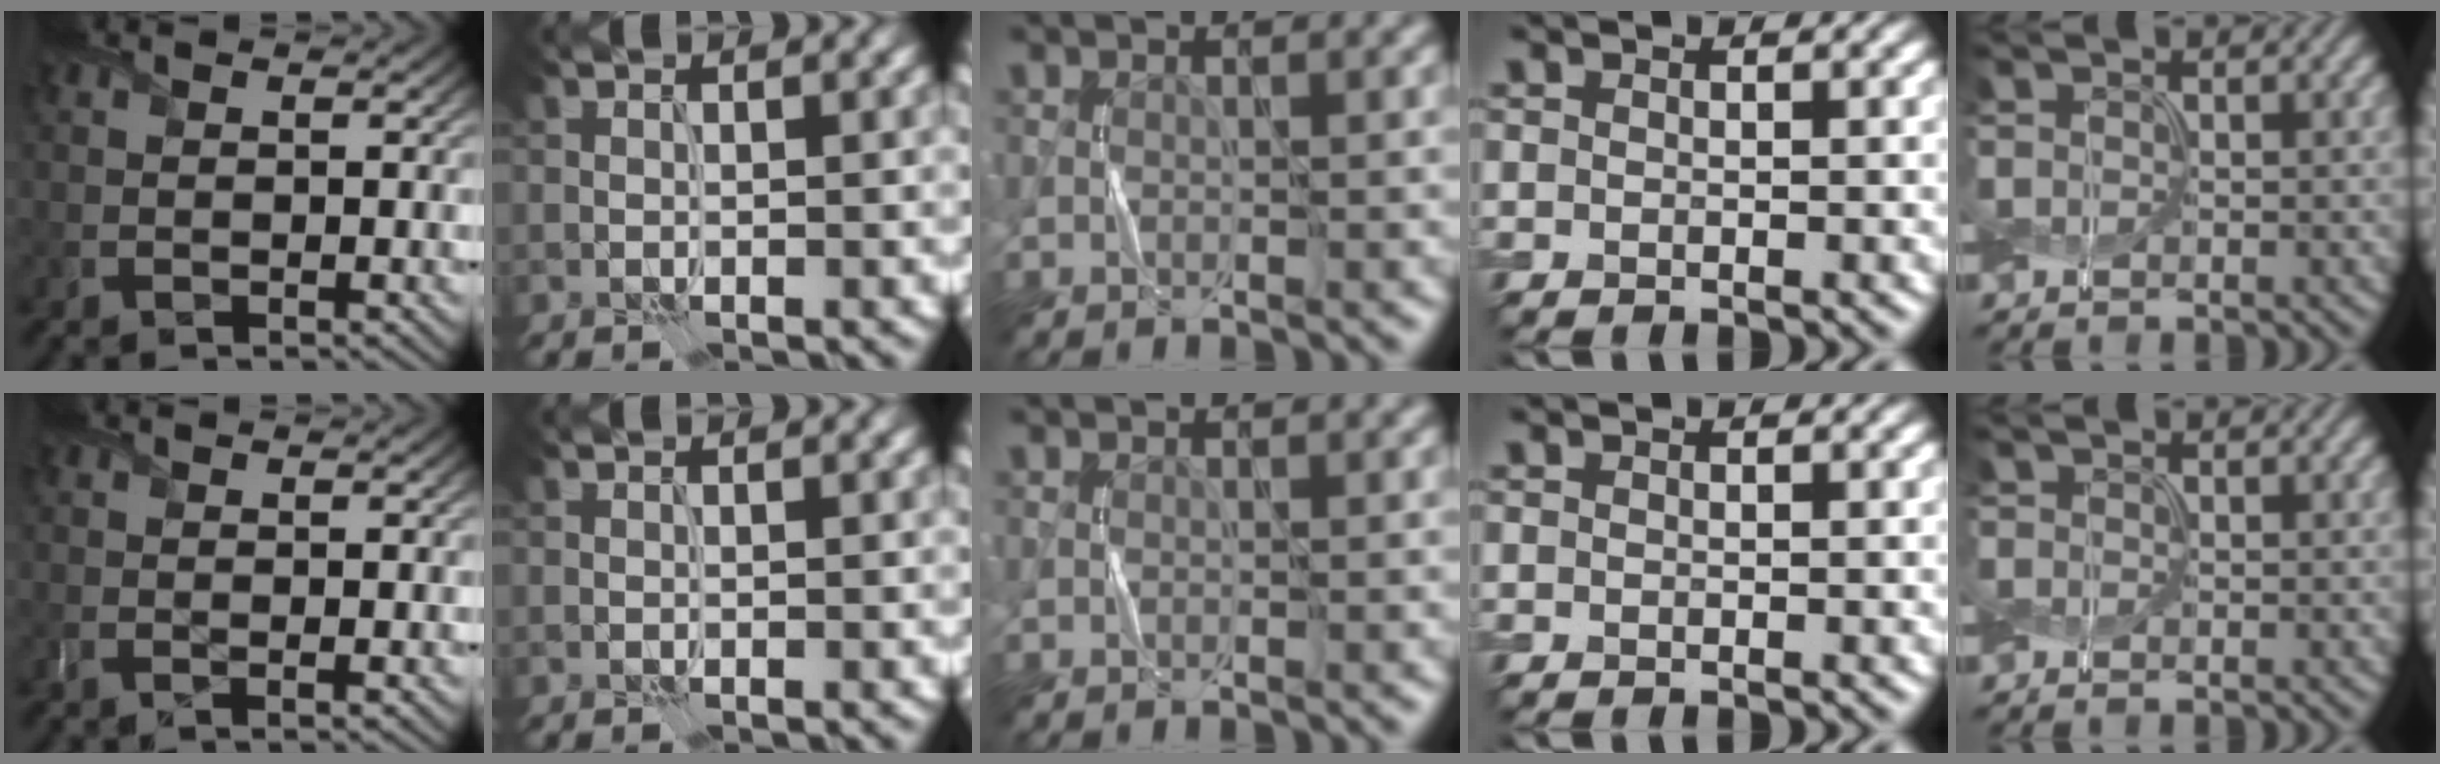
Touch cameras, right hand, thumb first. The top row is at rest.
{"thumb": {"total": 0.6, "force": [-0.1, 0.0, 0.6], "torque": [-0.016, -0.002, -0.002]}}